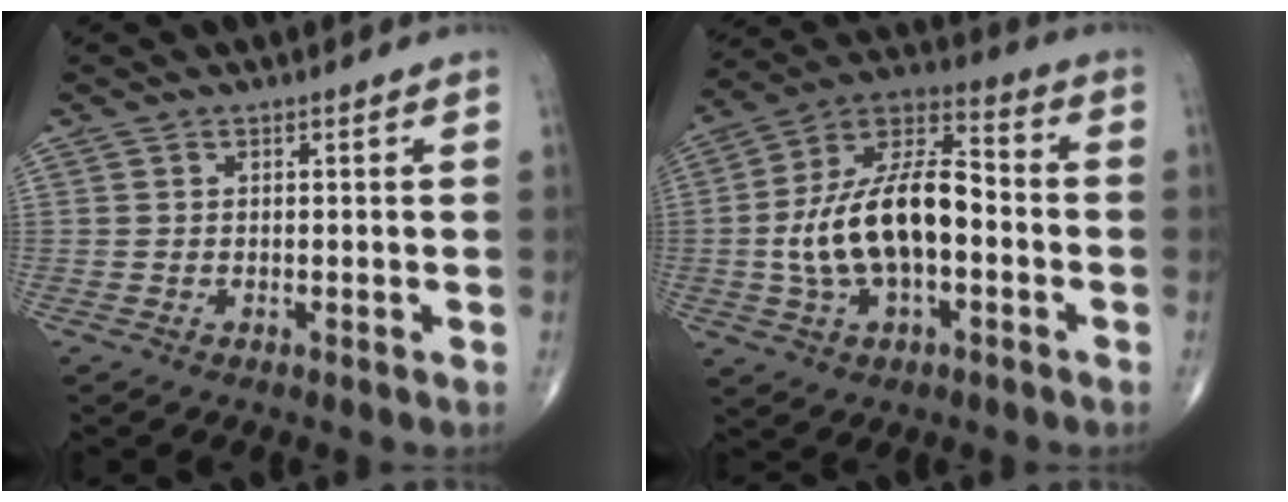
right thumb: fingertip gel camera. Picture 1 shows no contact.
{"total": 18.4, "force": [-2.3, 9.5, 15.6], "torque": [-0.285, 0.041, -0.045]}